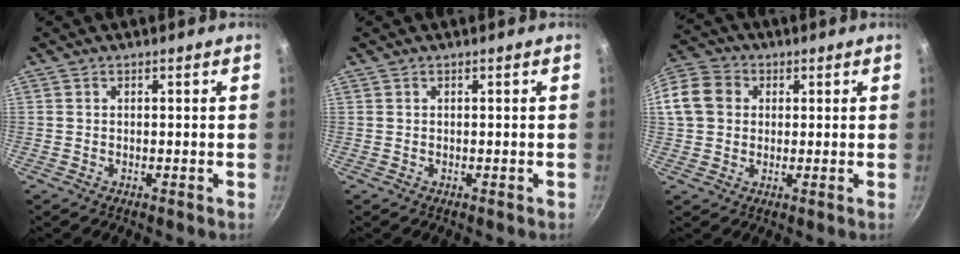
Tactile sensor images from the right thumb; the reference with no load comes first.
{"total": 0.0}
{"total": 11.7, "force": [2.0, 9.9, 5.8], "torque": [-0.107, 0.023, 0.022]}